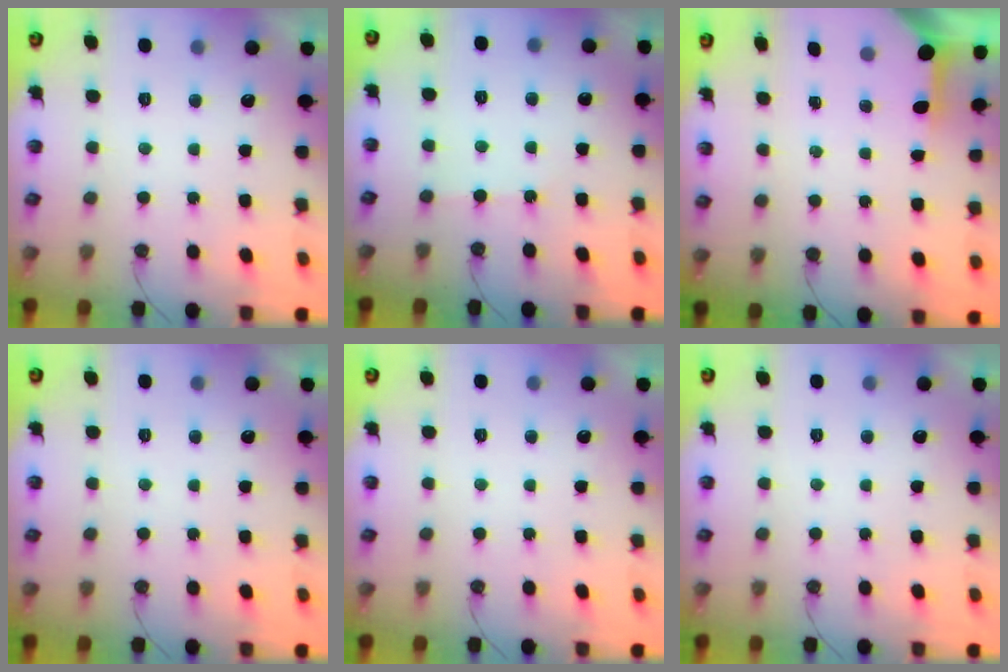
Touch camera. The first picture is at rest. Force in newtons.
{"total": 1.3, "press": 1.2, "slide": 0.3}
{"total": 3.5, "press": 3.5, "slide": 0.5}
{"total": 0.0}
{"total": 0.0}
{"total": 0.0}